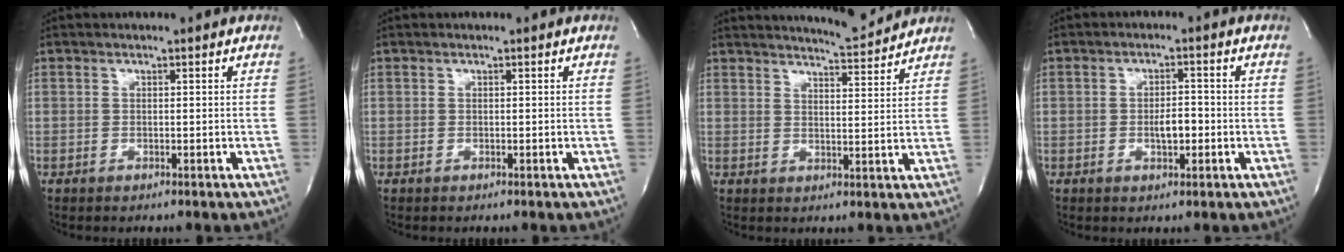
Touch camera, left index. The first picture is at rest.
{"total": 0.0}
{"total": 6.5, "force": [6.5, -0.4, 0.8], "torque": [-0.022, -0.014, 0.090]}
{"total": 3.3, "force": [-0.9, 1.2, 2.9], "torque": [-0.047, 0.003, -0.011]}